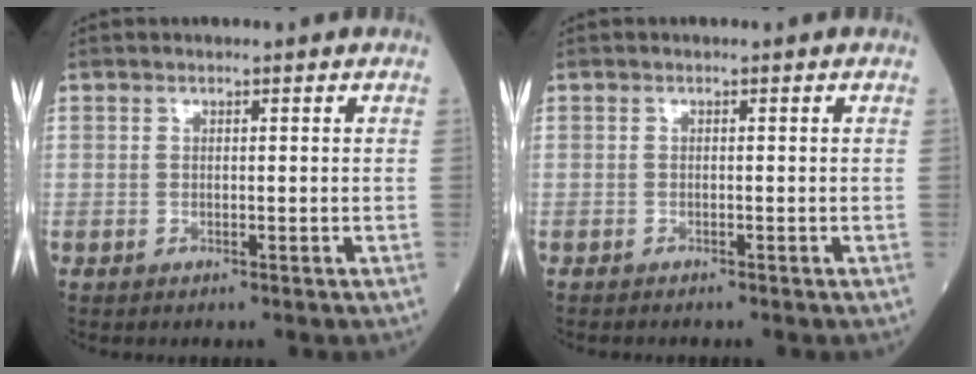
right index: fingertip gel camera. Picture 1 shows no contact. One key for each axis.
{"total": 1.7, "fx": -1.3, "fy": 0.8, "fz": 0.7, "tx": -0.021, "ty": -0.004, "tz": -0.016}